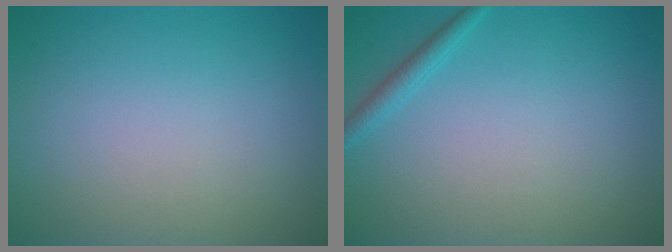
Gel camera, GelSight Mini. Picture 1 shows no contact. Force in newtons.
{"total": 1.3, "press": 1.3, "slide": 0.1}